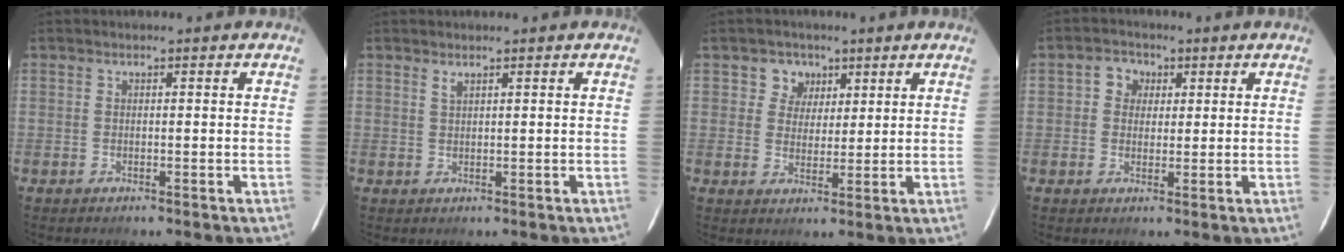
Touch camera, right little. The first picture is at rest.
{"total": 0.8, "force": [0.6, -0.1, 0.5], "torque": [-0.009, -0.001, 0.012]}
{"total": 4.4, "force": [2.0, 3.9, 0.7], "torque": [-0.004, 0.010, 0.033]}
{"total": 3.6, "force": [0.8, 3.3, 1.1], "torque": [-0.016, 0.013, 0.007]}